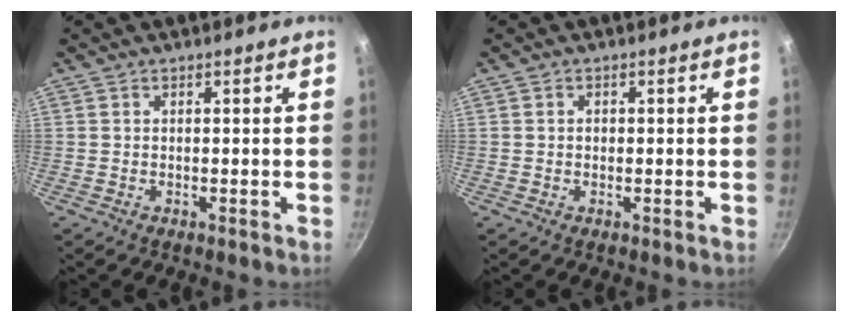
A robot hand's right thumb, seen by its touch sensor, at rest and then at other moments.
{"total": 0.8, "force": [0.0, 0.7, 0.4], "torque": [-0.004, 0.004, -0.001]}